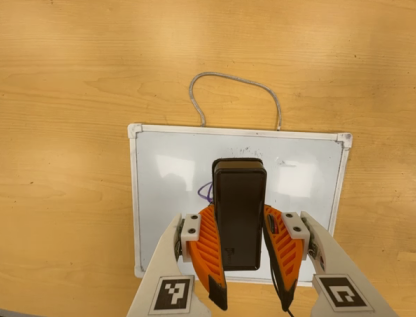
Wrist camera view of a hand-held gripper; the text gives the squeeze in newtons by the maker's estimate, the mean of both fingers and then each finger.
{"total": 7.2, "left": 5.7, "right": 8.7}